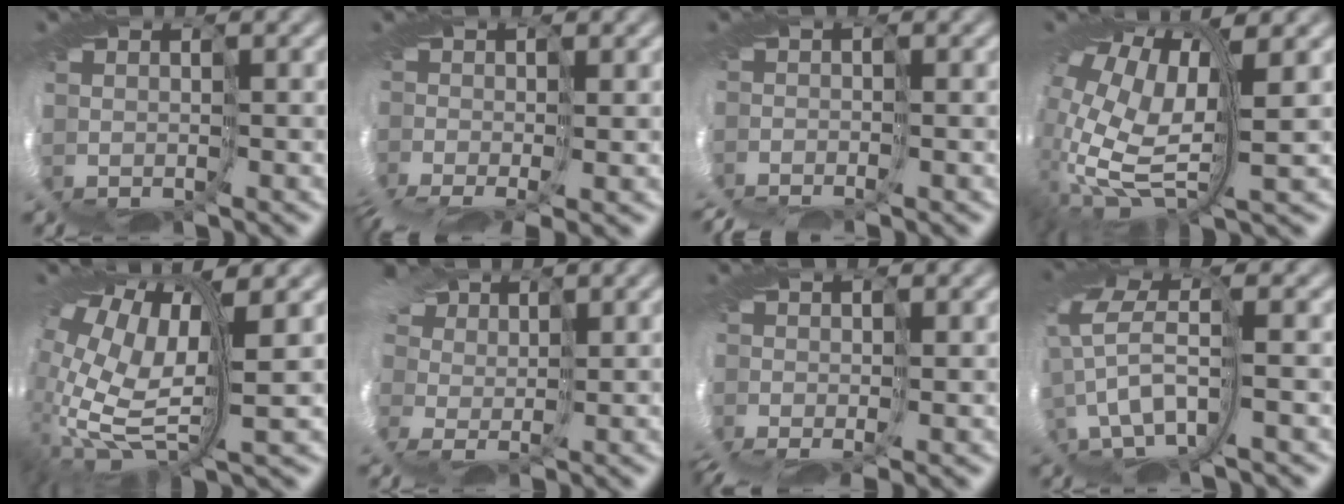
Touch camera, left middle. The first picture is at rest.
{"total": 7.3, "force": [-2.2, 3.5, 6.0], "torque": [-0.121, -0.015, -0.024]}
{"total": 3.5, "force": [-3.1, 0.3, 1.6], "torque": [-0.035, -0.009, -0.057]}
{"total": 12.2, "force": [0.1, 6.0, 10.6], "torque": [-0.228, -0.030, 0.020]}
{"total": 11.4, "force": [1.0, 5.2, 10.1], "torque": [-0.222, -0.022, 0.030]}
{"total": 8.0, "force": [3.1, 5.8, 4.7], "torque": [-0.105, 0.020, 0.025]}
{"total": 4.7, "force": [-1.0, 1.8, 4.2], "torque": [-0.085, -0.006, -0.019]}
{"total": 6.1, "force": [-0.5, 2.1, 5.7], "torque": [-0.128, 0.003, -0.028]}